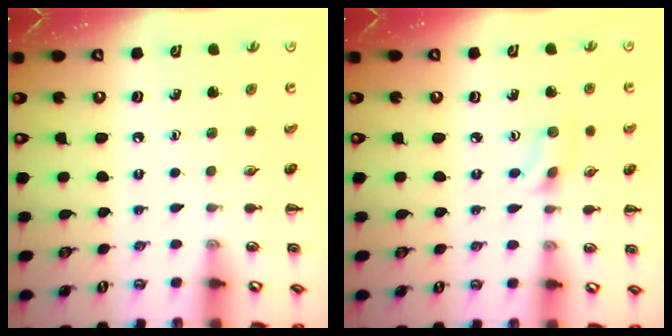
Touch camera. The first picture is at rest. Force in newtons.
{"total": 2.7, "press": 2.6, "slide": 0.8}